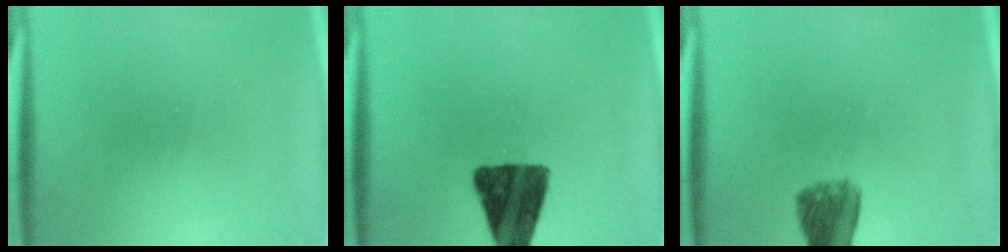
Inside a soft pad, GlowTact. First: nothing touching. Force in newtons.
{"total": 14.6}
{"total": 7.3}